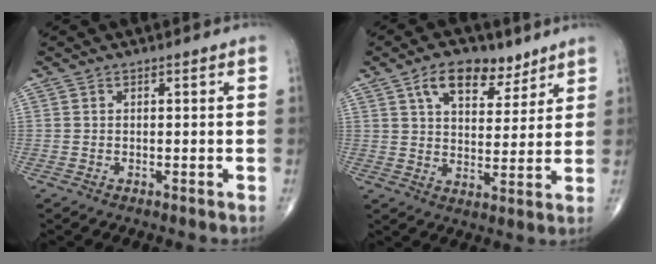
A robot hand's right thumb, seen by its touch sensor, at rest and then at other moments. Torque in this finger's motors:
{"motor_torque": [-0.80, 1.00, 0.62, 0.49, 0.03]}